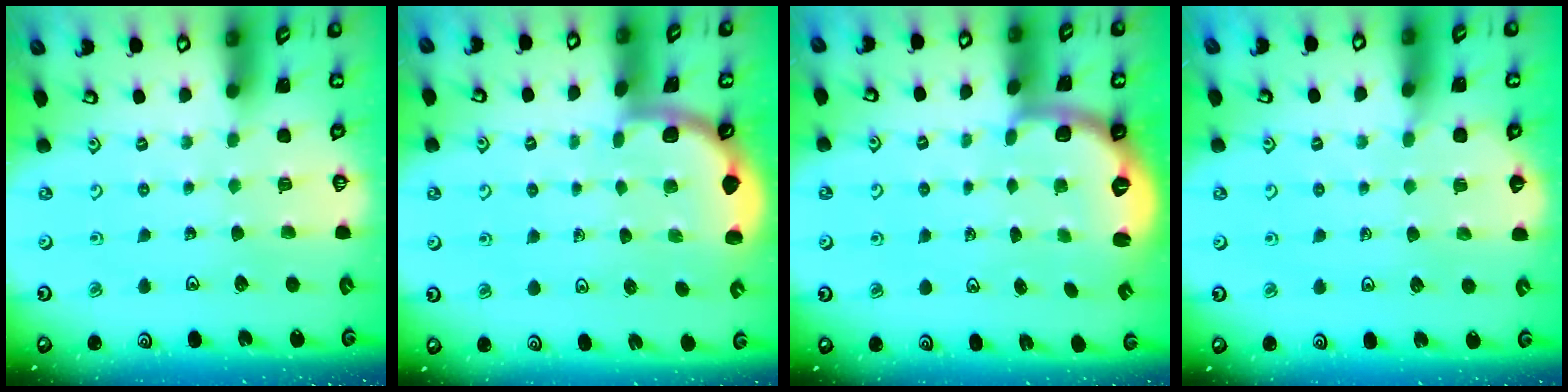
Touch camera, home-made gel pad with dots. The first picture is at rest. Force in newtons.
{"total": 1.9, "press": 1.9, "slide": 0.0}
{"total": 2.7, "press": 1.6, "slide": 2.1}
{"total": 3.3, "press": 3.3, "slide": 0.5}